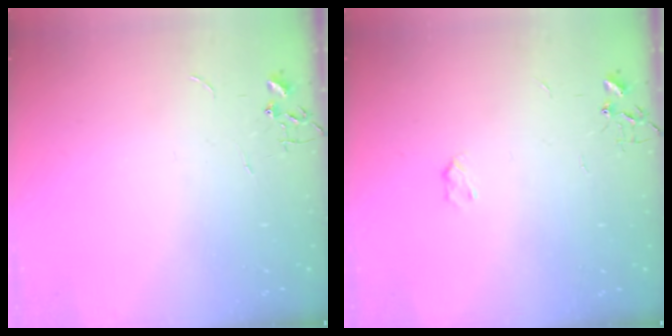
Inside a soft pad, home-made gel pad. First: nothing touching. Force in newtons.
{"total": 2.8, "press": 2.8, "slide": 0.5}